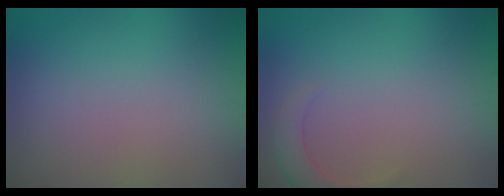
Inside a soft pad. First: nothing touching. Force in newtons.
{"total": 2.5, "press": 2.5, "slide": 0.3}